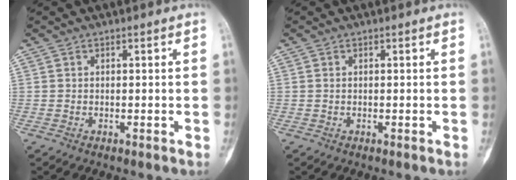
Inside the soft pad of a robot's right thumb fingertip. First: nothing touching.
{"total": 0.0}